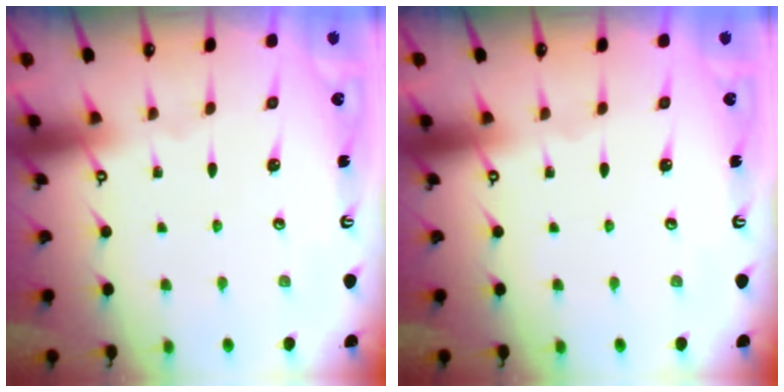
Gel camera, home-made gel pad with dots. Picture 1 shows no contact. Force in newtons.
{"total": 0.0}